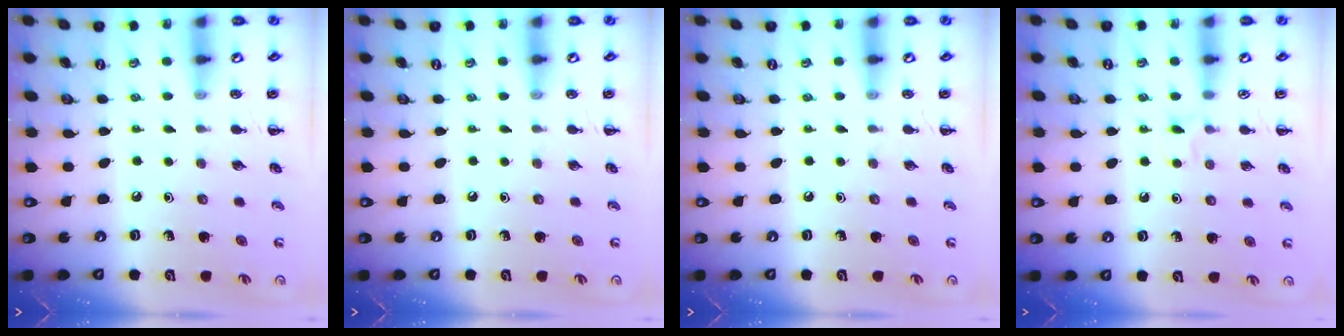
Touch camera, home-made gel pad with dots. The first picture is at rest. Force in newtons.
{"total": 0.0}
{"total": 0.0}
{"total": 3.4, "press": 3.1, "slide": 1.3}